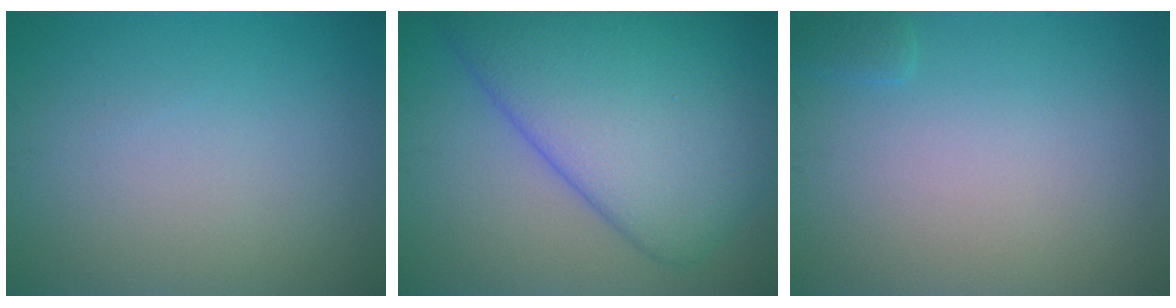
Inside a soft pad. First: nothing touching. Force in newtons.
{"total": 12.0, "press": 12.0, "slide": 0.5}
{"total": 0.7, "press": 0.7, "slide": 0.1}